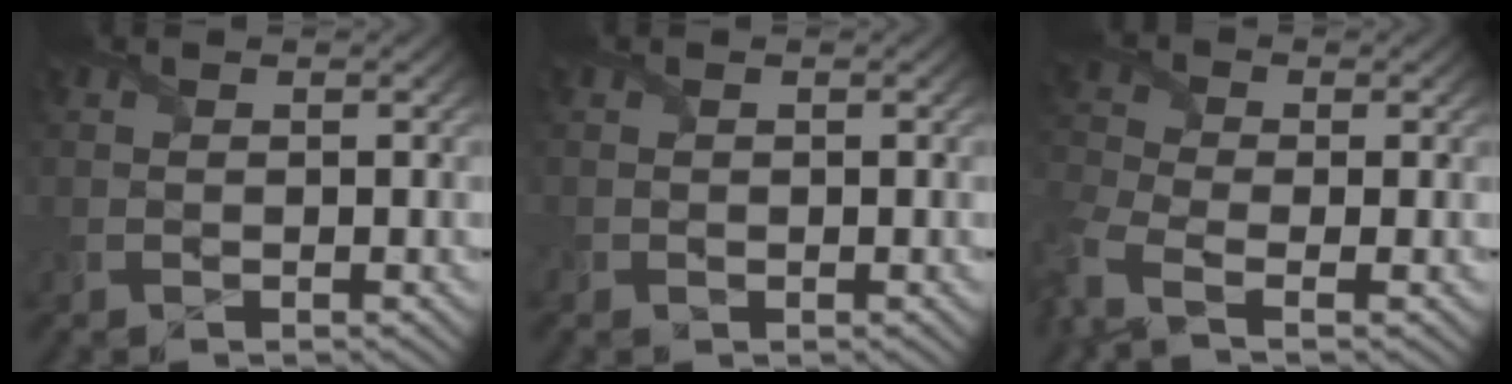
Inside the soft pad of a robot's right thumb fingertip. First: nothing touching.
{"total": 0.6, "force": [0.0, 0.6, -0.1], "torque": [0.000, -0.002, -0.002]}
{"total": 6.6, "force": [-3.2, 3.3, 4.7], "torque": [-0.128, -0.016, -0.078]}